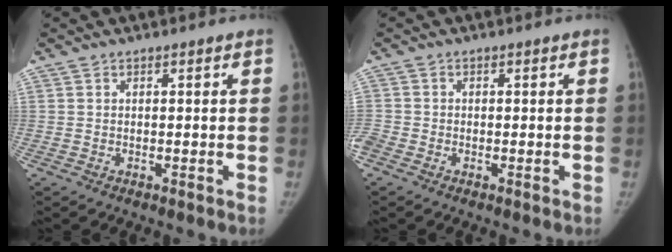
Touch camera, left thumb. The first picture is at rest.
{"total": 3.5, "force": [-1.6, 2.7, 1.7], "torque": [-0.052, 0.001, -0.034]}